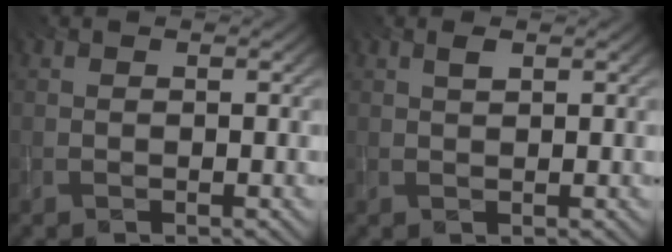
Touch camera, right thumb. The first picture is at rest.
{"total": 1.1, "force": [0.6, 0.4, 0.8], "torque": [-0.021, 0.001, 0.014]}